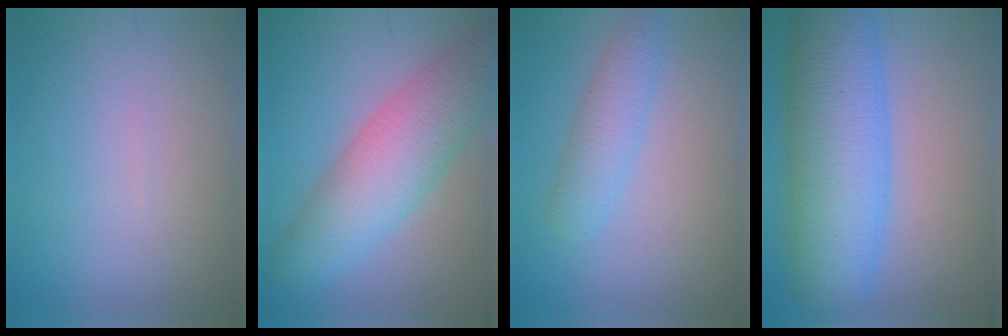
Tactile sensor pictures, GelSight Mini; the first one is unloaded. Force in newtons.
{"total": 7.7, "press": 7.7, "slide": 0.3}
{"total": 3.0, "press": 3.0, "slide": 0.1}
{"total": 10.9, "press": 10.9, "slide": 0.2}